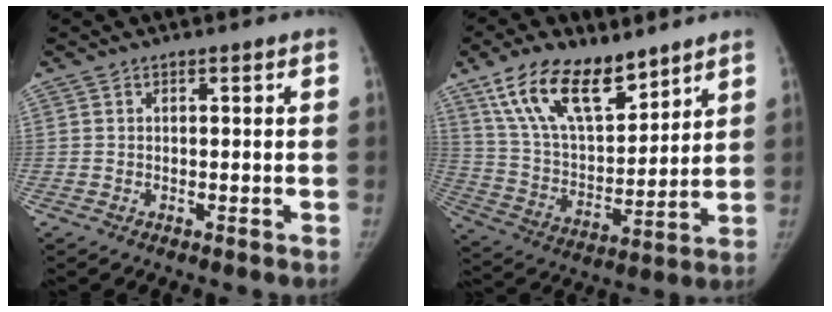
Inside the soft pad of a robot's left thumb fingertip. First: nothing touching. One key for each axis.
{"total": 18.6, "fx": 12.2, "fy": 8.6, "fz": 11.1, "tx": -0.156, "ty": -0.056, "tz": 0.231}